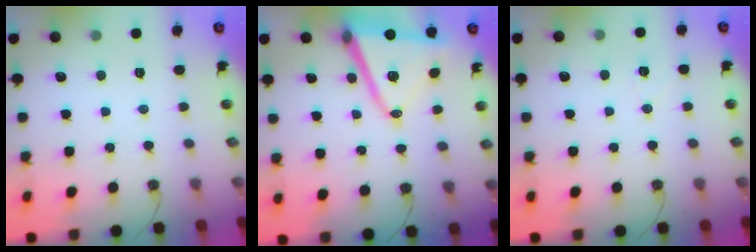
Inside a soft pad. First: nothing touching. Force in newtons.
{"total": 13.1, "press": 12.8, "slide": 2.8}
{"total": 4.2, "press": 4.1, "slide": 0.6}